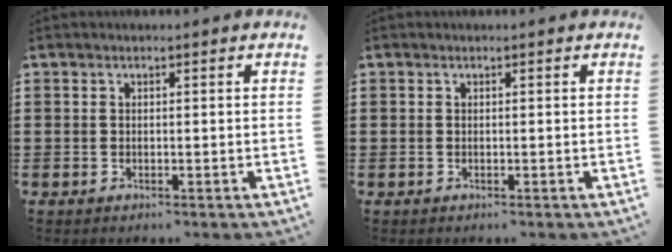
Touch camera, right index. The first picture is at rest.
{"total": 0.0}